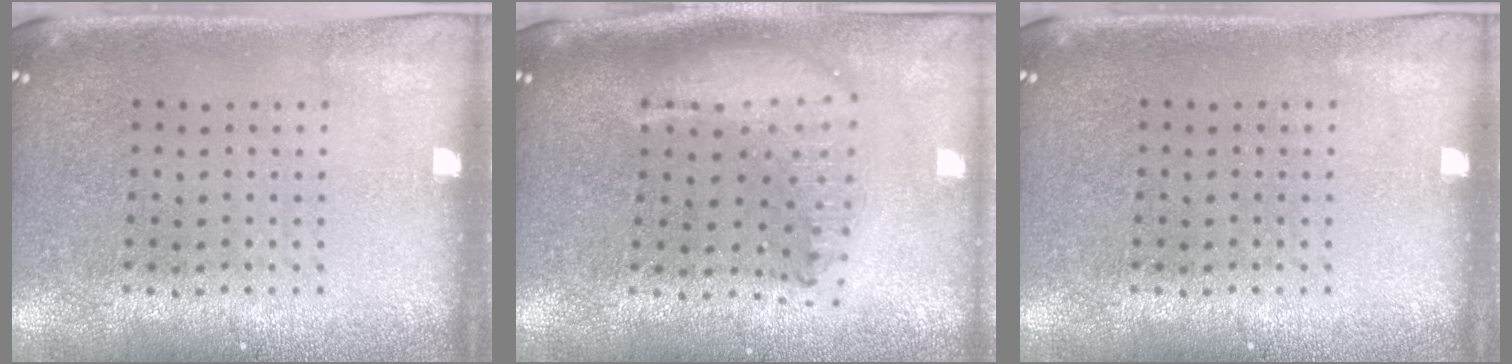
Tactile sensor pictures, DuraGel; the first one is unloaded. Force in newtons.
{"total": 2.0, "press": 1.6, "slide": 1.2}
{"total": 0.0}